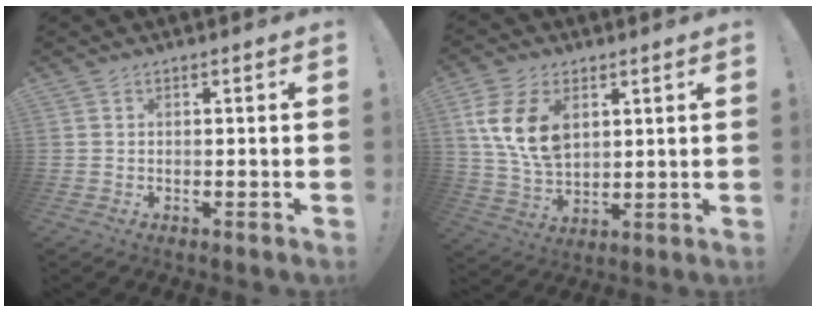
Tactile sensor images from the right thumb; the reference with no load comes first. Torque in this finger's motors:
{"motor_torque": [0.68, 1.58, 0.52, 0.10, 0.18]}